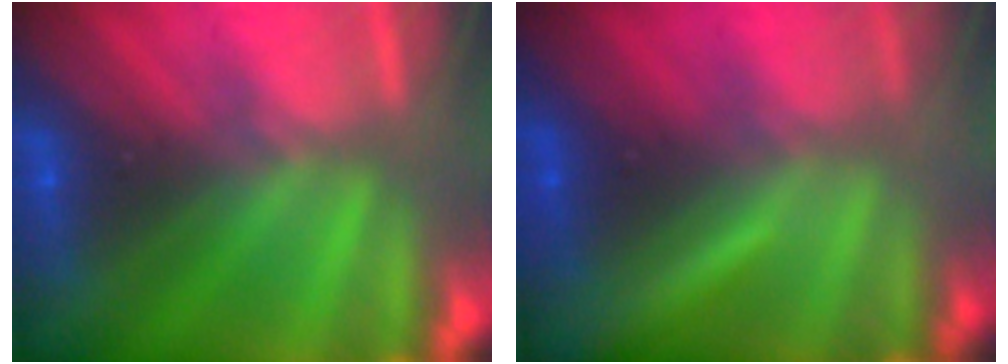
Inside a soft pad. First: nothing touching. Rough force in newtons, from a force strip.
{"total": 1.7}